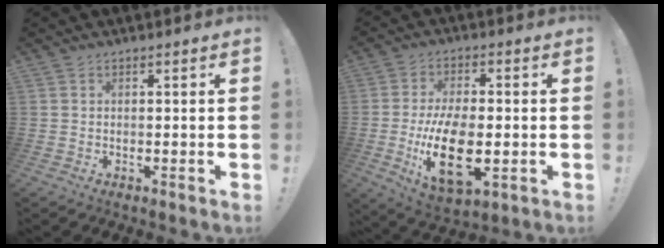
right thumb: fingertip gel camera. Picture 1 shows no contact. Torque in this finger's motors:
{"motor_torque": [2.82, 2.19, 2.02, -0.75, 0.46]}